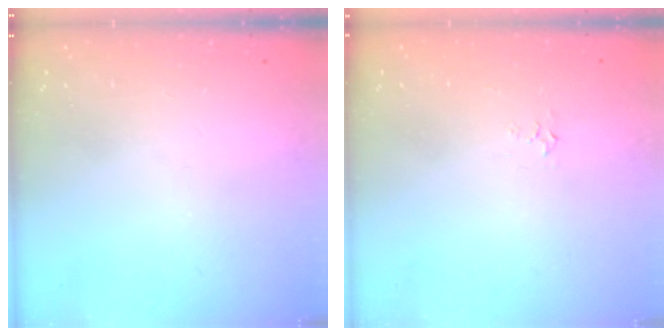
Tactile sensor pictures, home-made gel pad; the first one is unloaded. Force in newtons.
{"total": 3.2, "press": 3.1, "slide": 0.5}